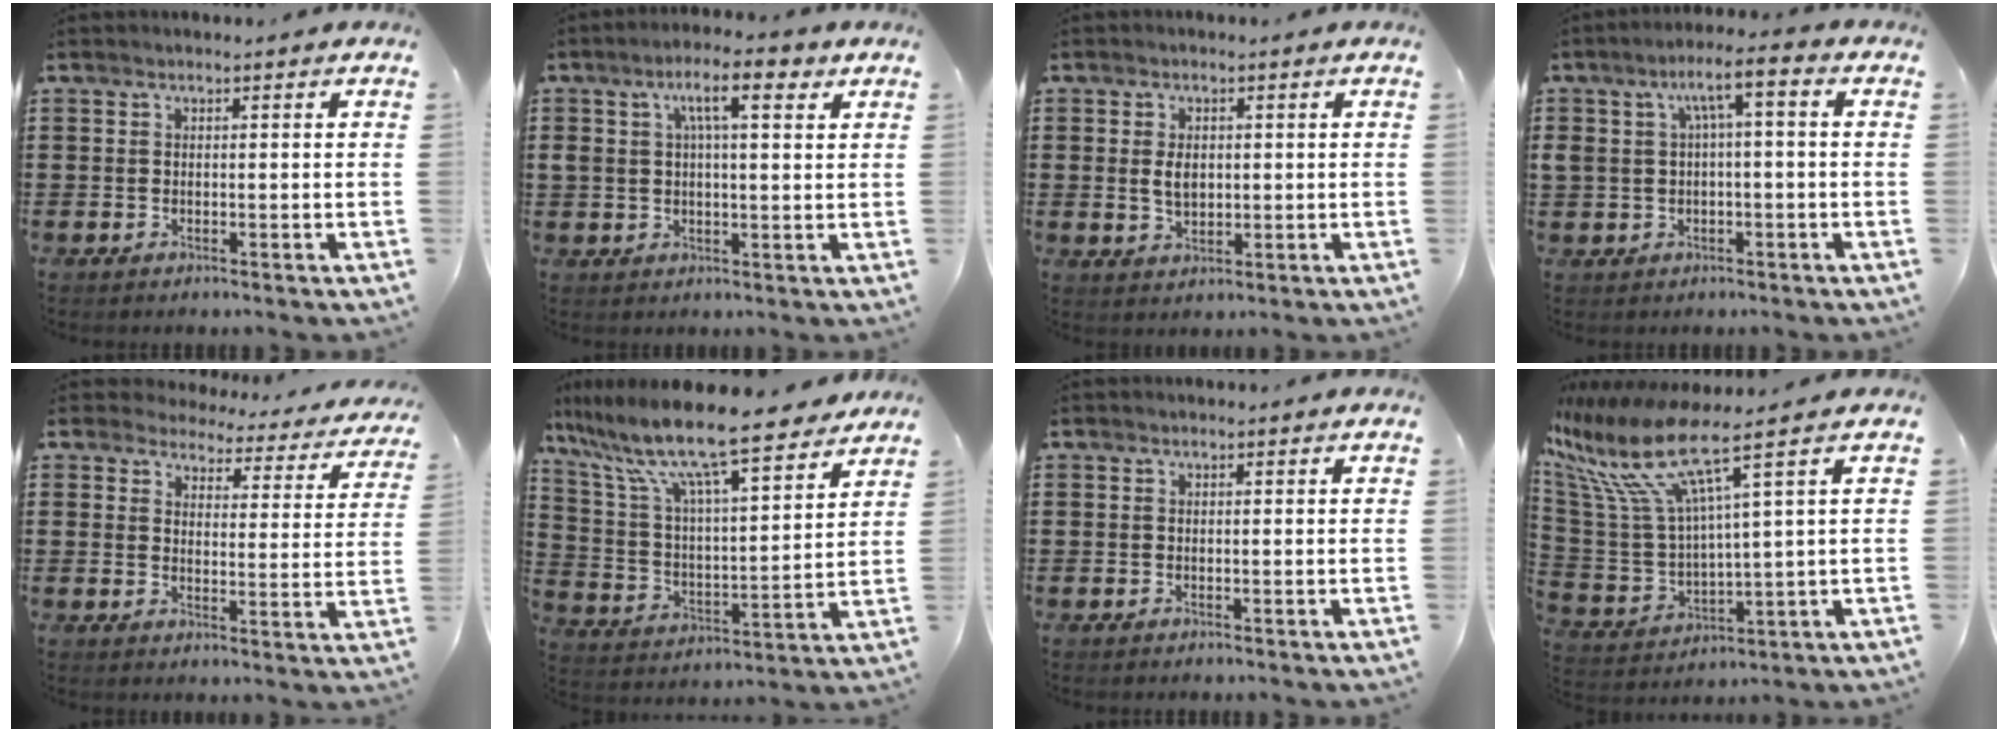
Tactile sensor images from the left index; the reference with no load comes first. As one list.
[{"total": 8.1, "force": [3.8, 2.6, 6.7], "torque": [-0.126, 0.008, 0.057]}, {"total": 3.2, "force": [0.4, 2.0, 2.6], "torque": [-0.045, 0.003, 0.005]}, {"total": 5.3, "force": [0.2, 1.6, 5.0], "torque": [-0.098, 0.017, -0.003]}, {"total": 4.0, "force": [3.9, 0.8, 0.4], "torque": [-0.032, -0.027, 0.065]}, {"total": 11.1, "force": [9.6, 0.4, 5.6], "torque": [-0.148, -0.062, 0.159]}, {"total": 0.0}, {"total": 11.8, "force": [6.6, 2.6, 9.4], "torque": [-0.231, -0.039, 0.105]}]